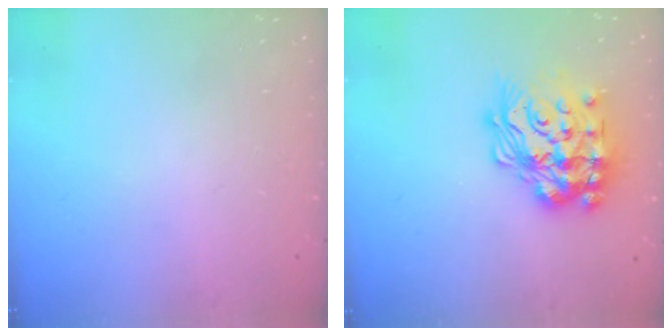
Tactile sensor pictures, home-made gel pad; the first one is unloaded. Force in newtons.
{"total": 26.4, "press": 26.3, "slide": 2.0}